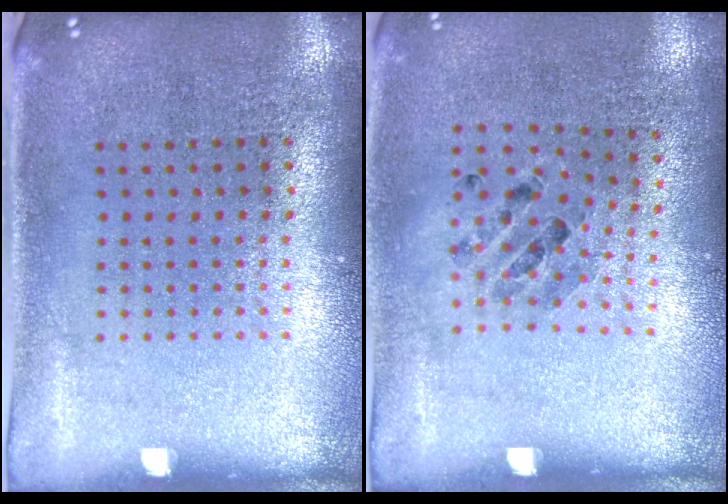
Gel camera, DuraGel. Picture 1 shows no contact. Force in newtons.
{"total": 0.8, "press": 0.8, "slide": 0.3}